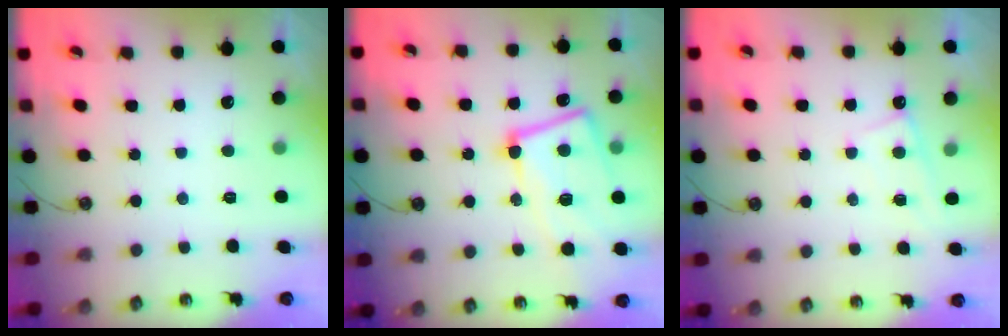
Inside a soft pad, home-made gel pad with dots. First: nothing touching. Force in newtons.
{"total": 12.4, "press": 12.2, "slide": 2.0}
{"total": 2.4, "press": 2.4, "slide": 0.3}